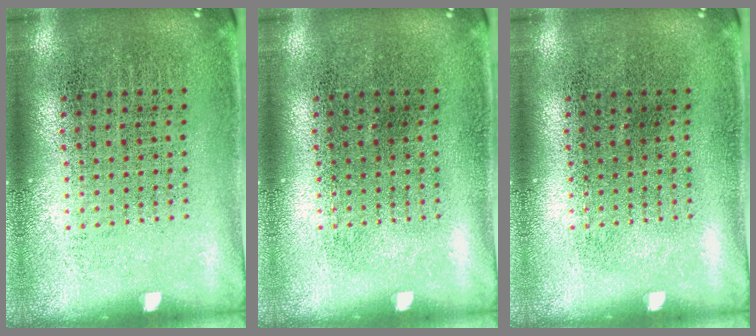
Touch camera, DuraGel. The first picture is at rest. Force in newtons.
{"total": 0.0}
{"total": 0.0}